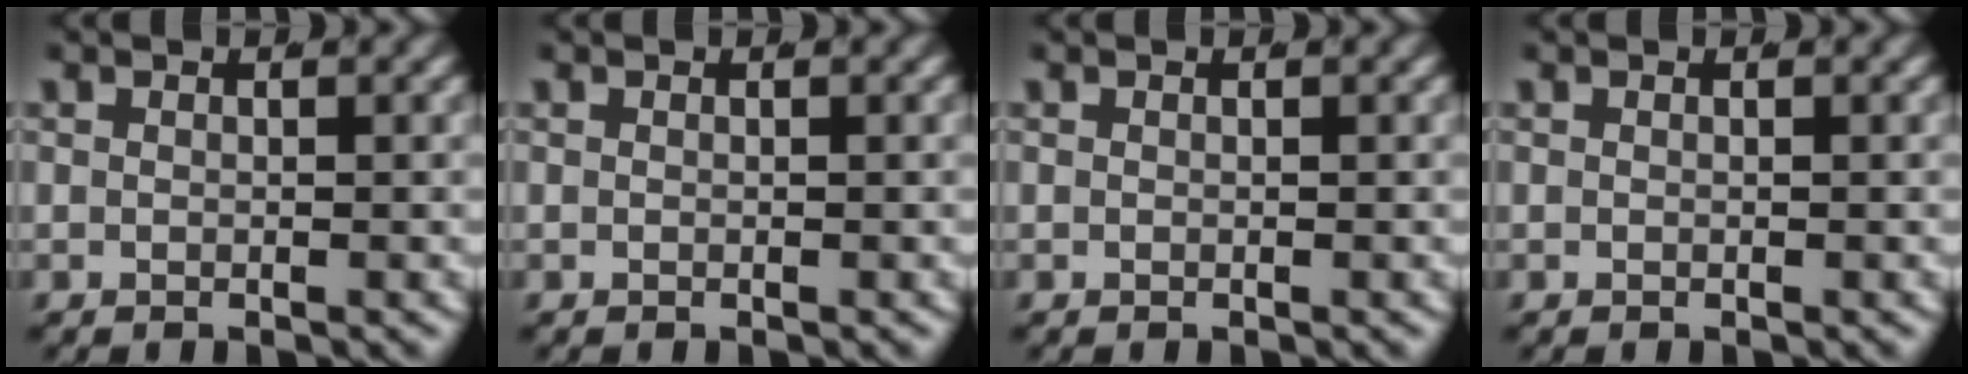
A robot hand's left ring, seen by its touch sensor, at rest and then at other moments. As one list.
[{"total": 0.0}, {"total": 0.0}, {"total": 0.0}]